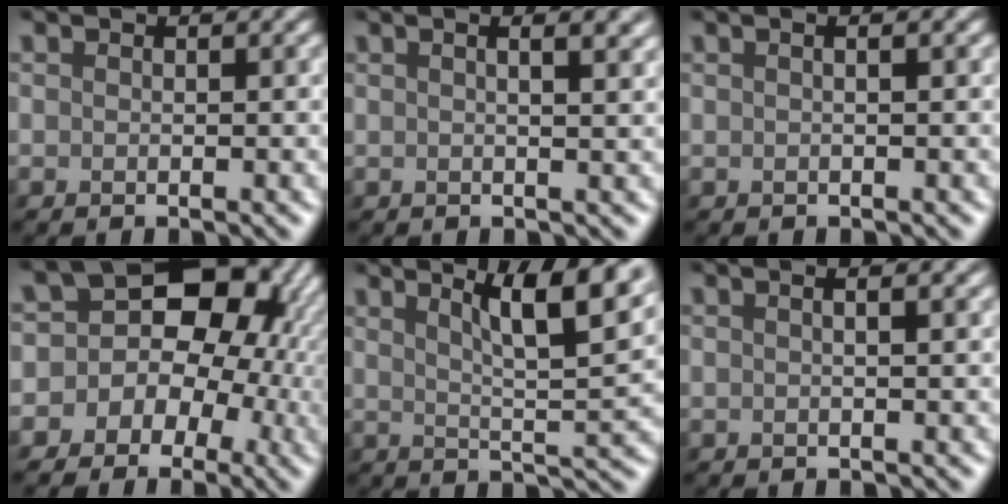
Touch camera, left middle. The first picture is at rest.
{"total": 6.1, "force": [2.8, 2.8, 4.7], "torque": [-0.022, 0.046, 0.006]}
{"total": 1.6, "force": [0.7, 0.6, 1.4], "torque": [-0.008, 0.000, -0.005]}
{"total": 15.3, "force": [0.6, 13.1, 8.0], "torque": [-0.100, 0.051, -0.031]}
{"total": 10.0, "force": [5.0, 2.6, 8.2], "torque": [-0.086, 0.021, 0.063]}
{"total": 3.8, "force": [1.7, 1.7, 3.0], "torque": [-0.008, 0.027, -0.009]}